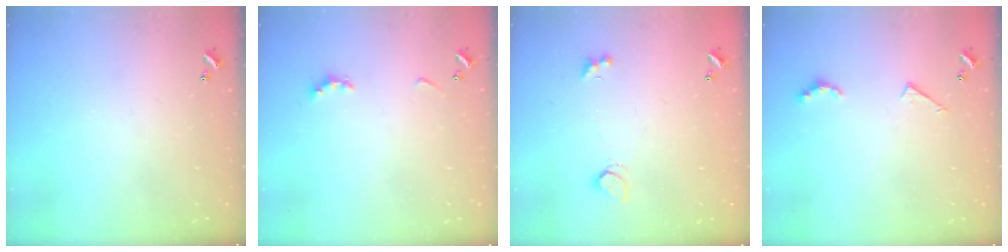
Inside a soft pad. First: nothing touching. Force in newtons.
{"total": 2.9, "press": 2.8, "slide": 0.6}
{"total": 1.8, "press": 1.8, "slide": 0.5}
{"total": 3.8, "press": 3.8, "slide": 0.6}